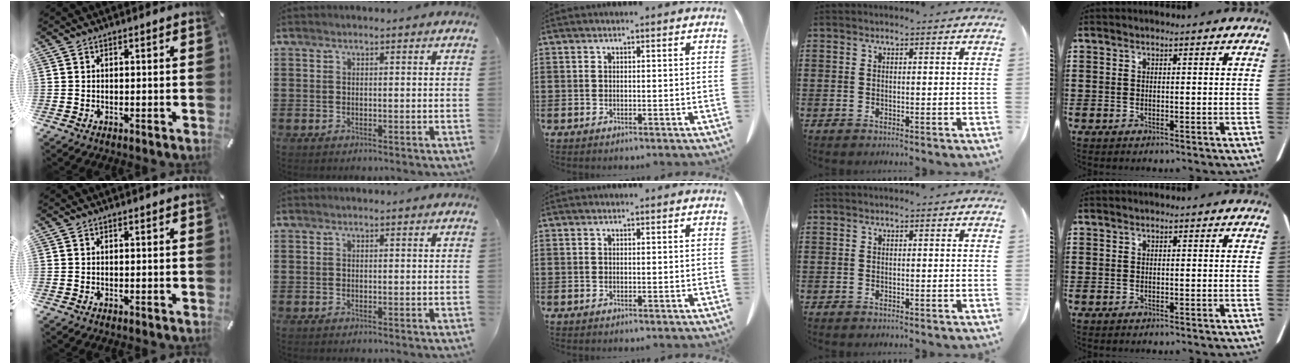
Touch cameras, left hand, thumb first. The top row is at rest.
{}